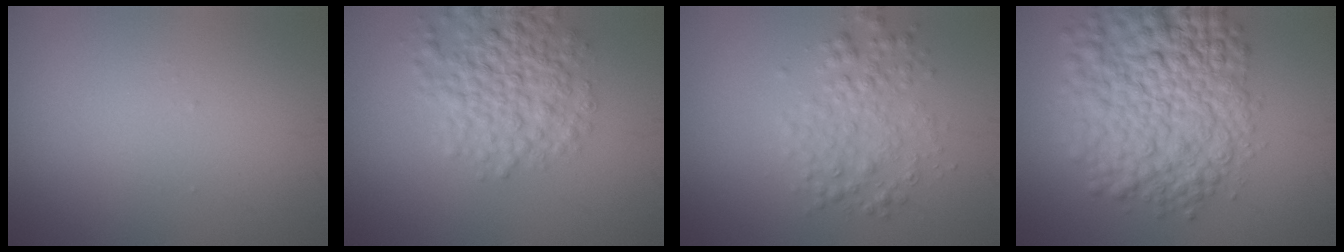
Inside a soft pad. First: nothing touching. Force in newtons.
{"total": 5.6, "press": 5.6, "slide": 0.2}
{"total": 3.2, "press": 3.2, "slide": 0.0}
{"total": 10.9, "press": 10.9, "slide": 0.3}